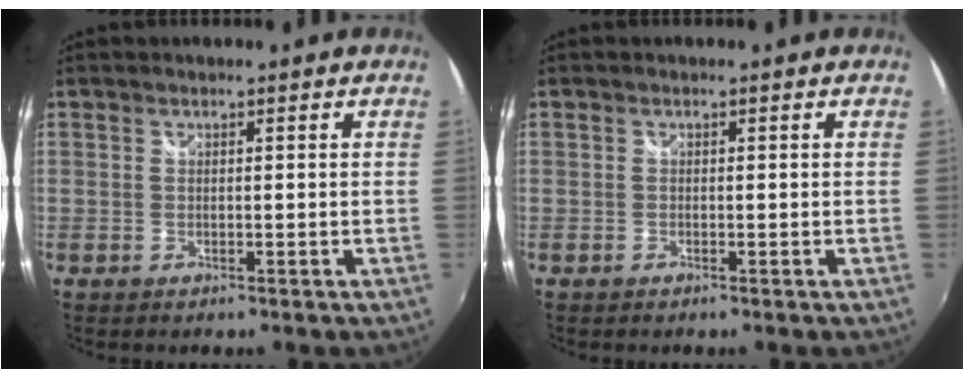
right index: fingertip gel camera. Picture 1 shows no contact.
{"total": 0.0}